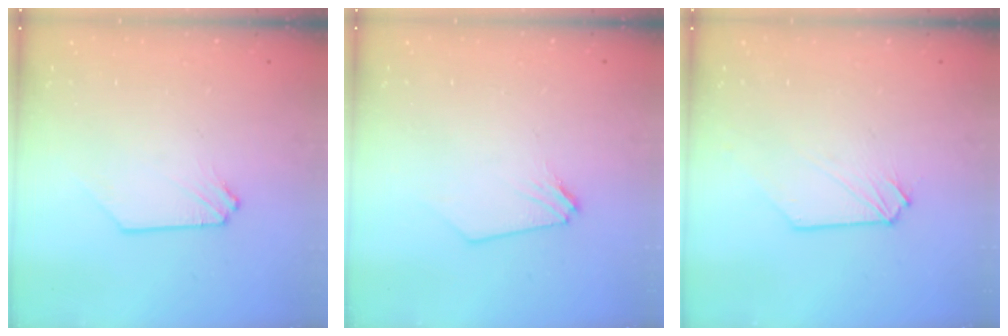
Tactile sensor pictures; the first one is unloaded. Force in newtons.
{"total": 0.0}
{"total": 0.0}